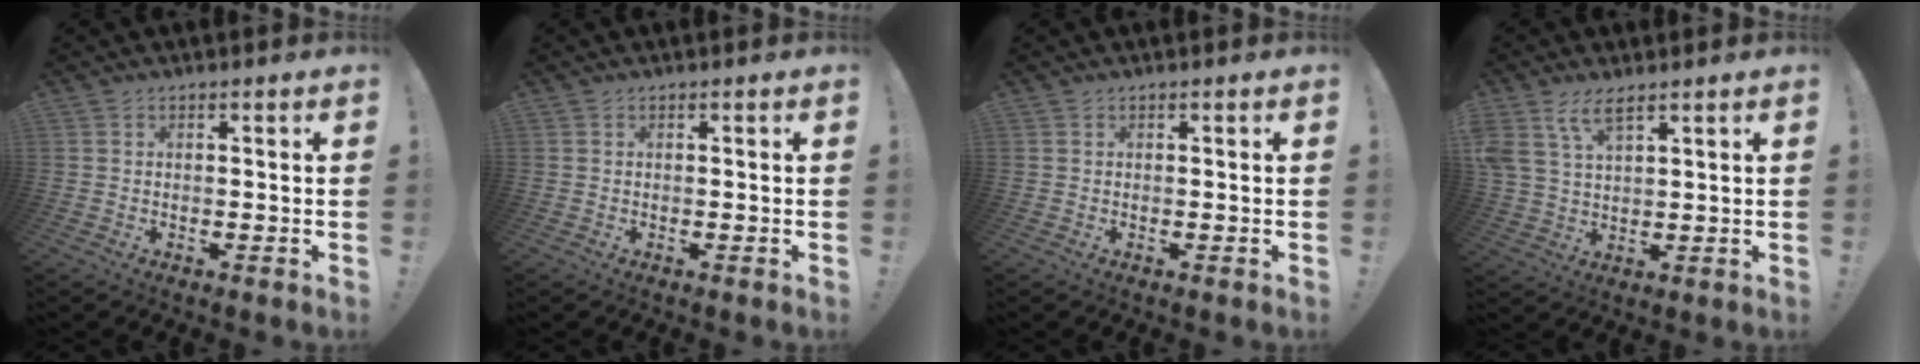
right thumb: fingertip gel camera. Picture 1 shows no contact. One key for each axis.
{"total": 0.0}
{"total": 0.0}
{"total": 7.2, "fx": 4.8, "fy": 2.9, "fz": 4.6, "tx": -0.098, "ty": -0.016, "tz": 0.091}